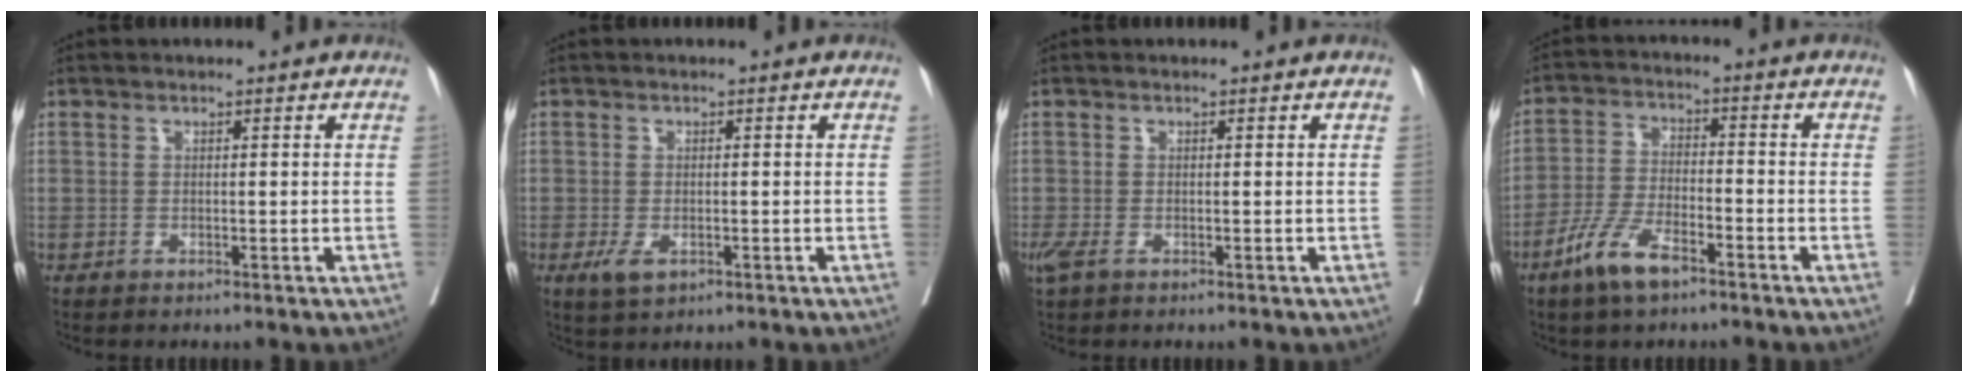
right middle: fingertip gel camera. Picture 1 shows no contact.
{"total": 3.0, "force": [-1.3, 1.4, 2.3], "torque": [-0.048, -0.005, -0.016]}
{"total": 1.9, "force": [-1.0, 0.9, 1.4], "torque": [-0.040, -0.006, -0.015]}
{"total": 7.8, "force": [-5.1, 2.2, 5.4], "torque": [-0.114, -0.006, -0.099]}